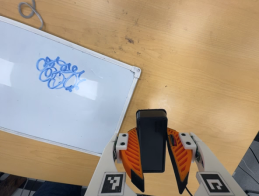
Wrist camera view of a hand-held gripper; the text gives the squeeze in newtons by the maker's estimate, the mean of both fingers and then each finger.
{"total": 9.9, "left": 8.5, "right": 11.3}